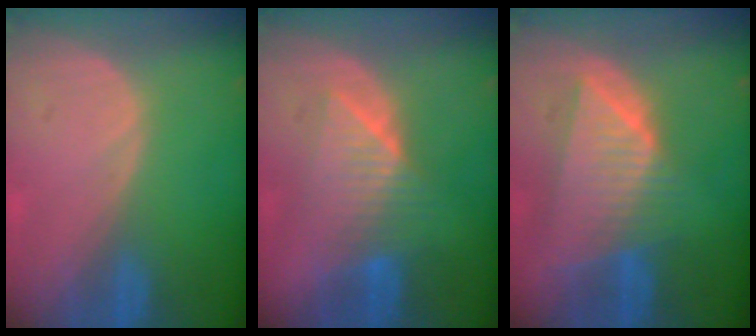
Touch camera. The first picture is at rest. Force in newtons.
{"total": 6.4, "press": 6.3, "slide": 0.3}
{"total": 8.8, "press": 7.9, "slide": 3.9}